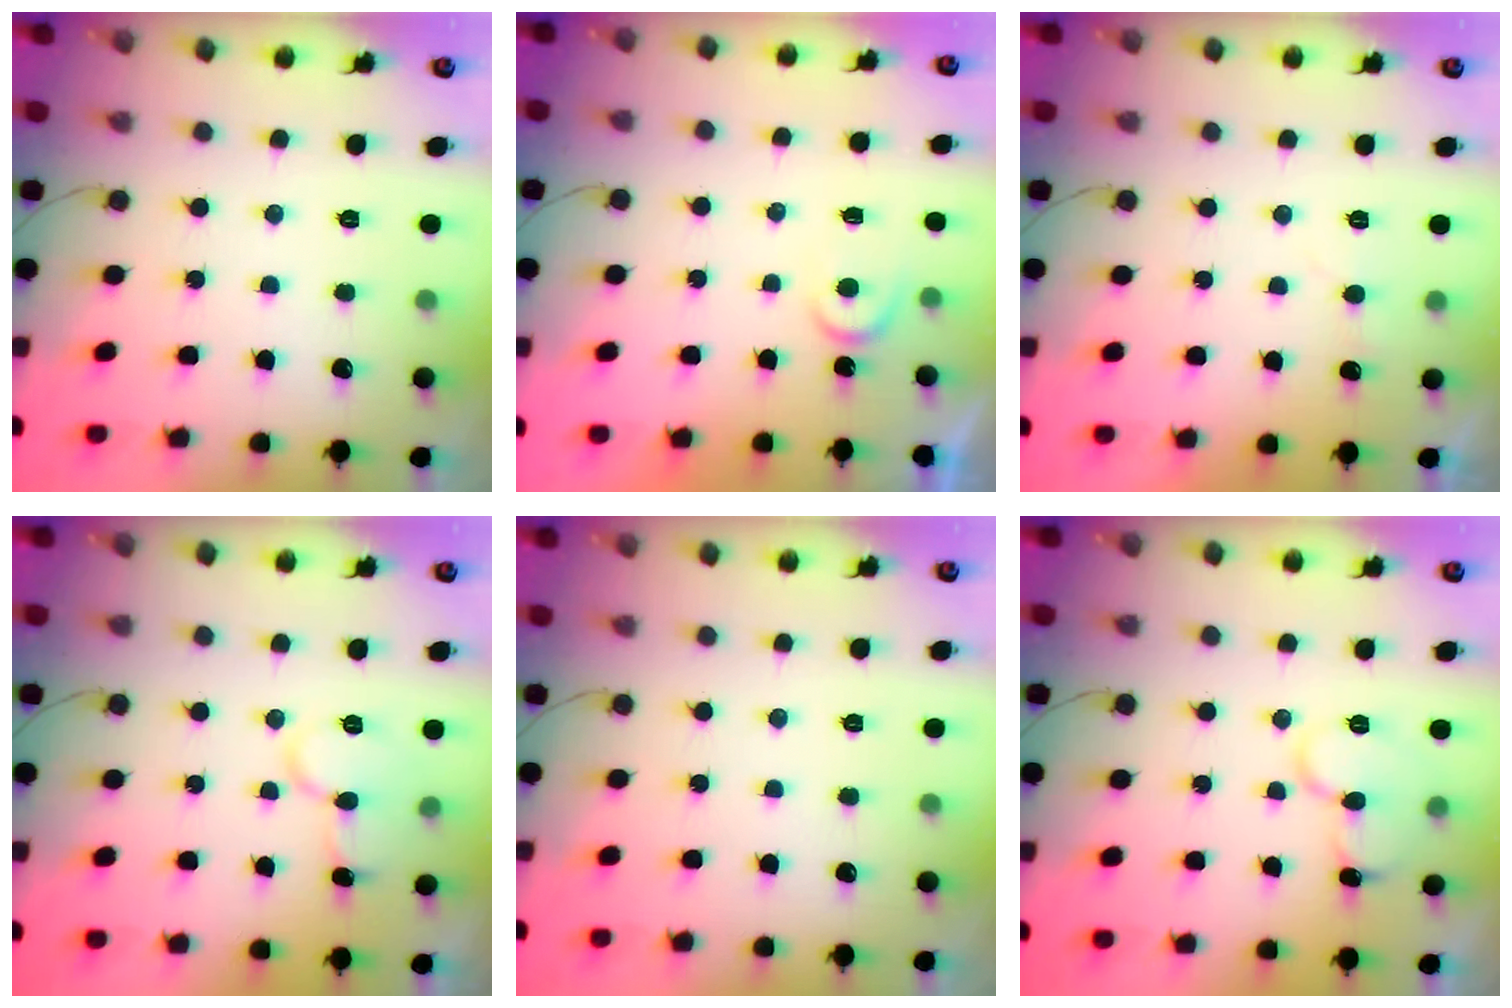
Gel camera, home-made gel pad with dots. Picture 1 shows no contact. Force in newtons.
{"total": 3.5, "press": 3.5, "slide": 0.3}
{"total": 3.9, "press": 3.8, "slide": 0.3}
{"total": 9.0, "press": 8.9, "slide": 1.0}
{"total": 0.0}
{"total": 10.9, "press": 10.8, "slide": 1.2}